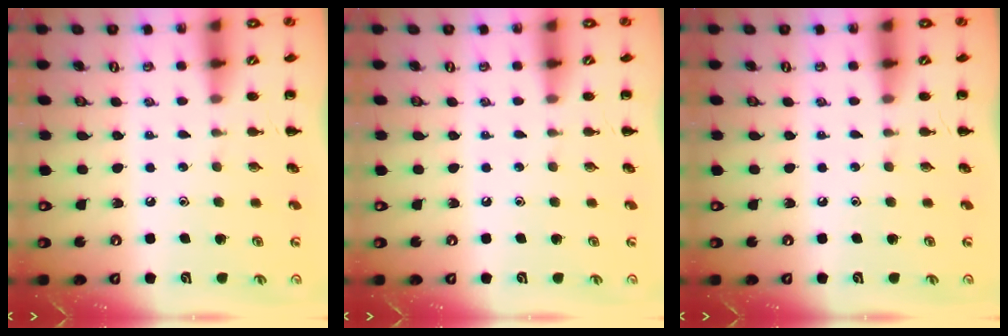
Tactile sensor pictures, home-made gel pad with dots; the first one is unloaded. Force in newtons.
{"total": 0.0}
{"total": 0.0}